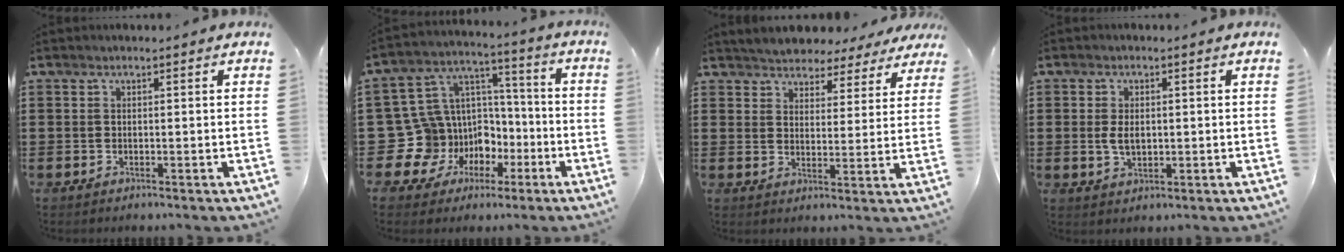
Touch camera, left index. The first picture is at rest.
{"total": 12.6, "force": [-5.3, 11.3, 2.3], "torque": [-0.113, -0.013, -0.065]}
{"total": 4.5, "force": [4.4, 0.8, -0.2], "torque": [-0.021, -0.023, 0.077]}
{"total": 3.6, "force": [0.1, 2.1, 2.9], "torque": [-0.065, 0.005, -0.001]}